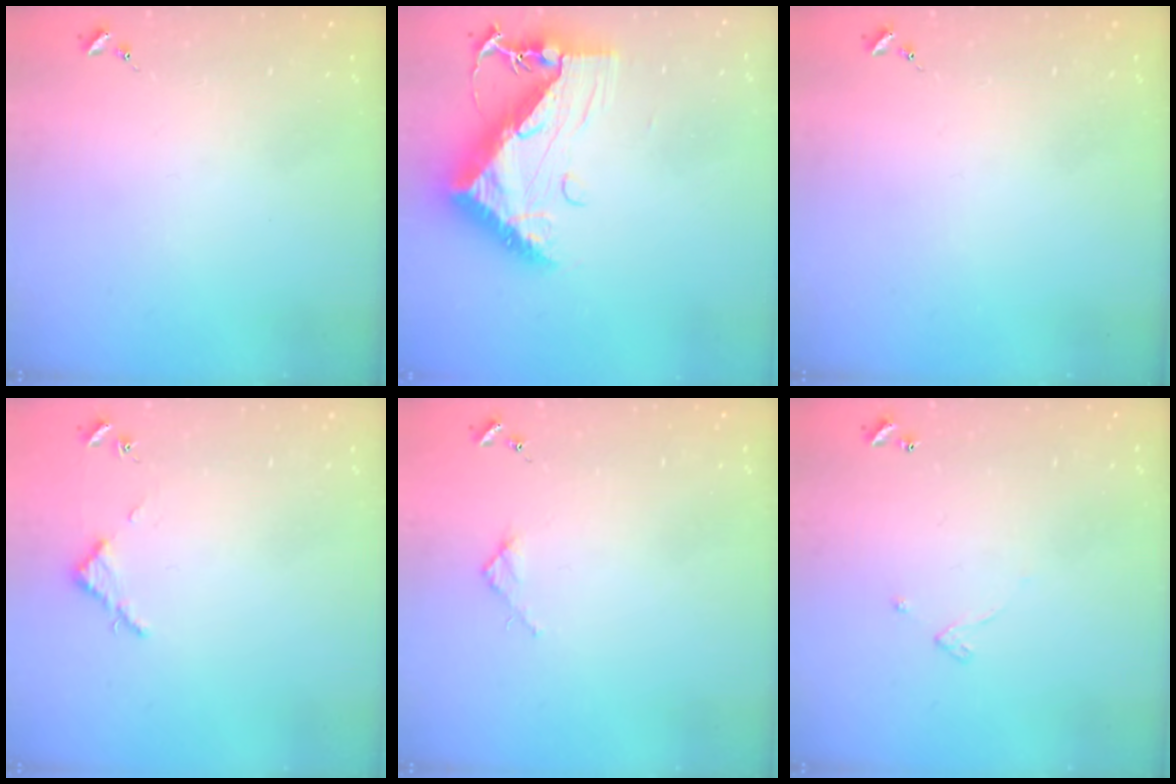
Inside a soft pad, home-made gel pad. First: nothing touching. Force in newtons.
{"total": 14.1, "press": 14.0, "slide": 1.3}
{"total": 0.0}
{"total": 2.8, "press": 2.8, "slide": 0.3}
{"total": 2.7, "press": 2.7, "slide": 0.3}
{"total": 3.2, "press": 3.1, "slide": 0.3}